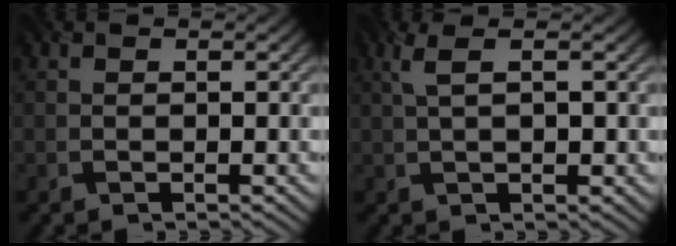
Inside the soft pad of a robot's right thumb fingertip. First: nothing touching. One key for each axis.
{"total": 3.1, "fx": 1.0, "fy": 0.7, "fz": 2.9, "tx": -0.067, "ty": 0.009, "tz": 0.021}